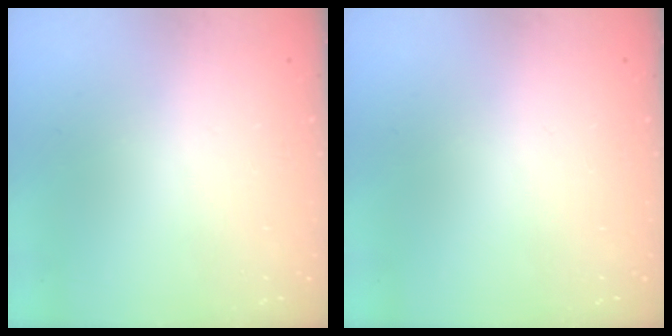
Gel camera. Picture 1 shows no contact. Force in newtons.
{"total": 0.0}